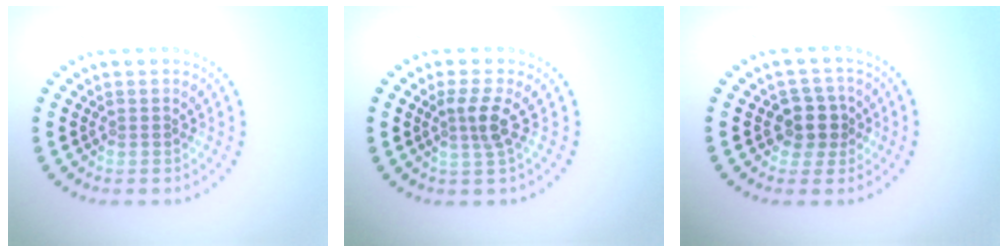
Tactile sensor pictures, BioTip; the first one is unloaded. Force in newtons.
{"total": 2.3, "press": 1.8, "slide": 1.4}
{"total": 2.6, "press": 2.3, "slide": 1.2}